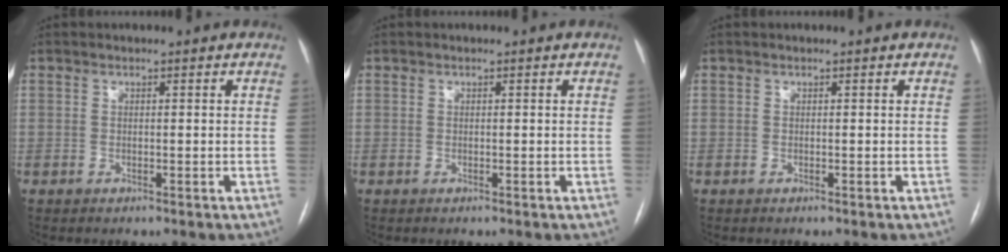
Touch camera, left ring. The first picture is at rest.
{"total": 0.0}
{"total": 0.0}